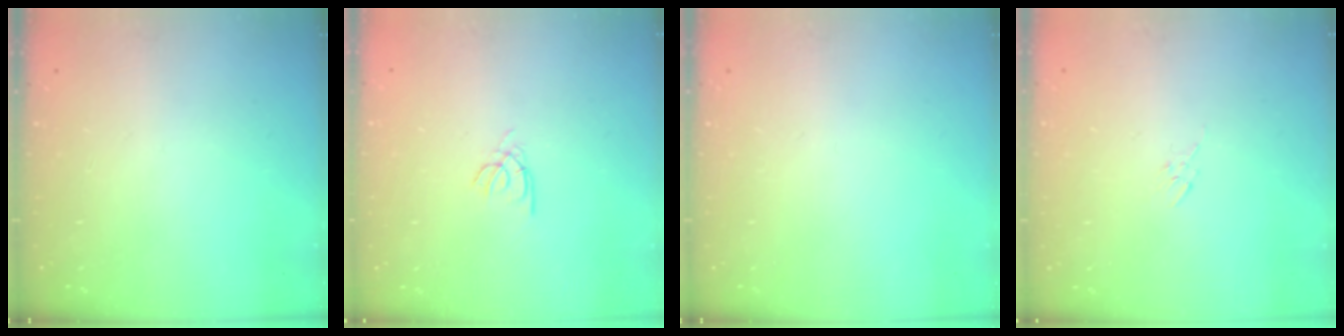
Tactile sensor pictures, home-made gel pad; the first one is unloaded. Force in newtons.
{"total": 2.1, "press": 2.1, "slide": 0.2}
{"total": 0.0}
{"total": 2.7, "press": 2.7, "slide": 0.5}